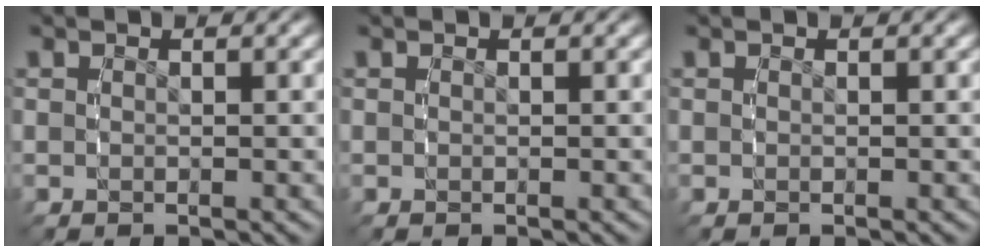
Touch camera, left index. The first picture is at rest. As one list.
[{"total": 0.0}, {"total": 0.0}]